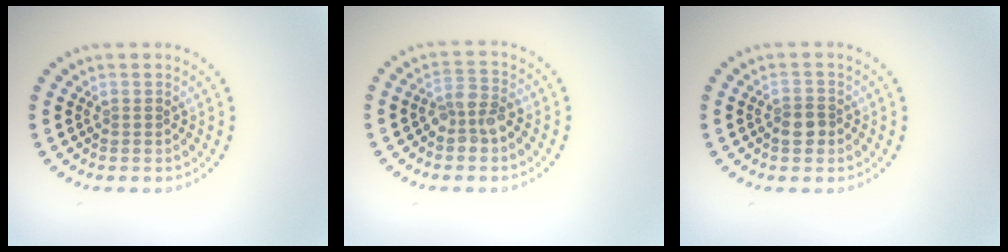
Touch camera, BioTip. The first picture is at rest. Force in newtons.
{"total": 2.7, "press": 2.3, "slide": 1.4}
{"total": 1.8, "press": 1.7, "slide": 0.5}